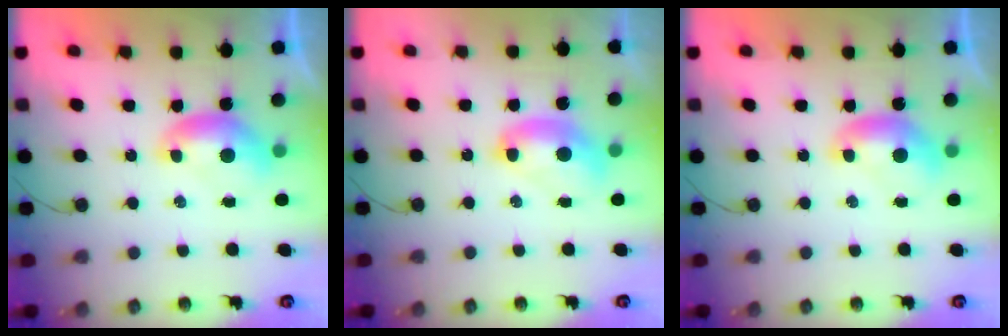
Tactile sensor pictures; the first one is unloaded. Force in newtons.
{"total": 2.6, "press": 2.6, "slide": 0.1}
{"total": 0.0}